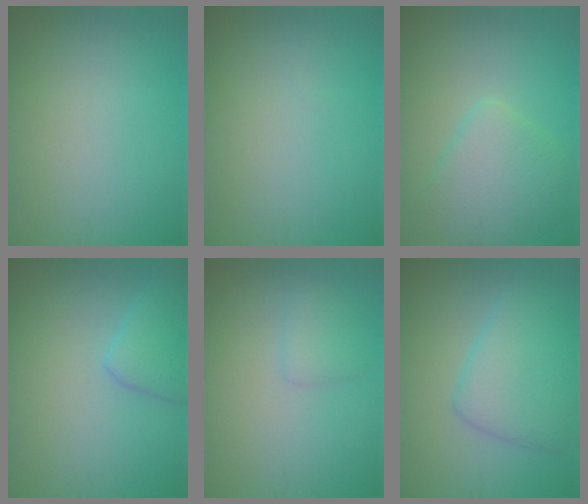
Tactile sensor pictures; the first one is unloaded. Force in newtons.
{"total": 0.0}
{"total": 4.6, "press": 4.6, "slide": 0.2}
{"total": 2.8, "press": 2.7, "slide": 0.2}
{"total": 1.4, "press": 1.4, "slide": 0.1}
{"total": 5.4, "press": 5.4, "slide": 0.1}